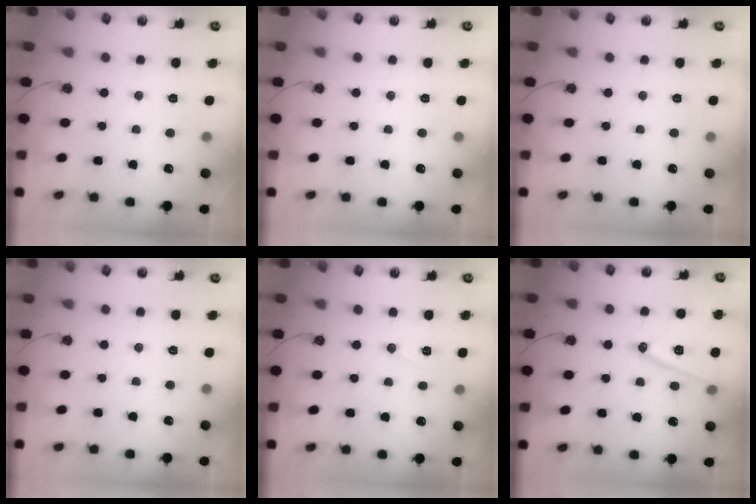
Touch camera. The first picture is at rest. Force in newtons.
{"total": 0.0}
{"total": 0.0}
{"total": 0.0}
{"total": 6.1, "press": 4.1, "slide": 4.6}
{"total": 13.1, "press": 12.7, "slide": 3.4}